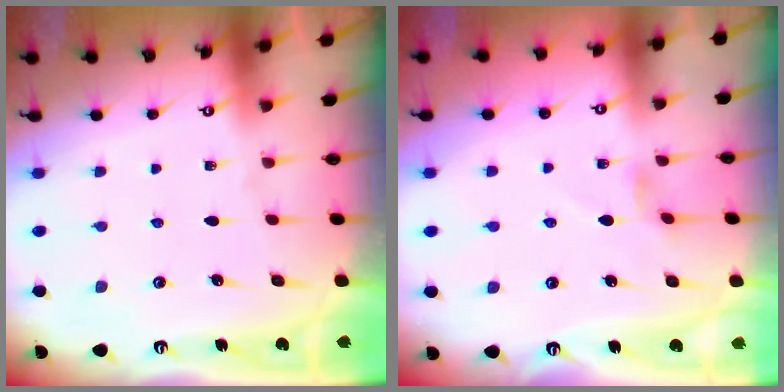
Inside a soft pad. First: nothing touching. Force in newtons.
{"total": 2.4, "press": 2.3, "slide": 0.4}